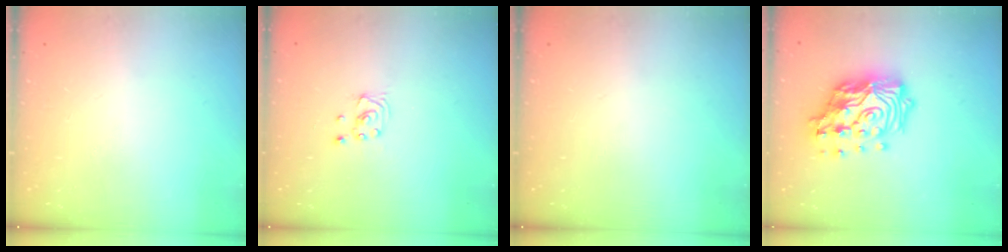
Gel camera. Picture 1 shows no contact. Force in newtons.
{"total": 2.3, "press": 2.3, "slide": 0.2}
{"total": 0.0}
{"total": 20.6, "press": 20.5, "slide": 2.7}